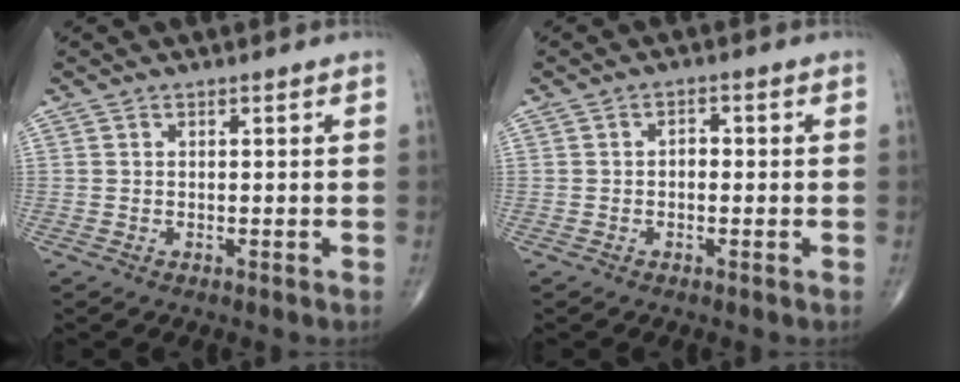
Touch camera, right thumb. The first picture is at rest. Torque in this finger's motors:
{"motor_torque": [-0.18, 0.10, 0.24, 0.01, 0.06]}